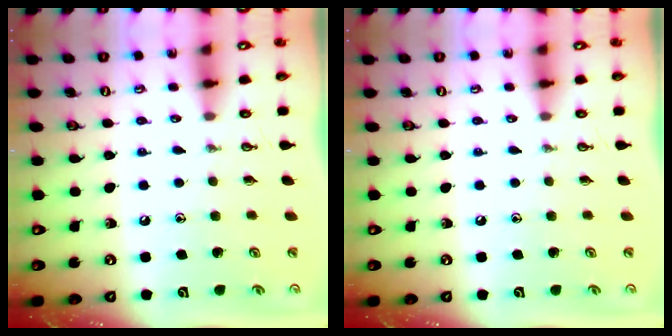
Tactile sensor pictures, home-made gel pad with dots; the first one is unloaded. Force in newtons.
{"total": 0.0}